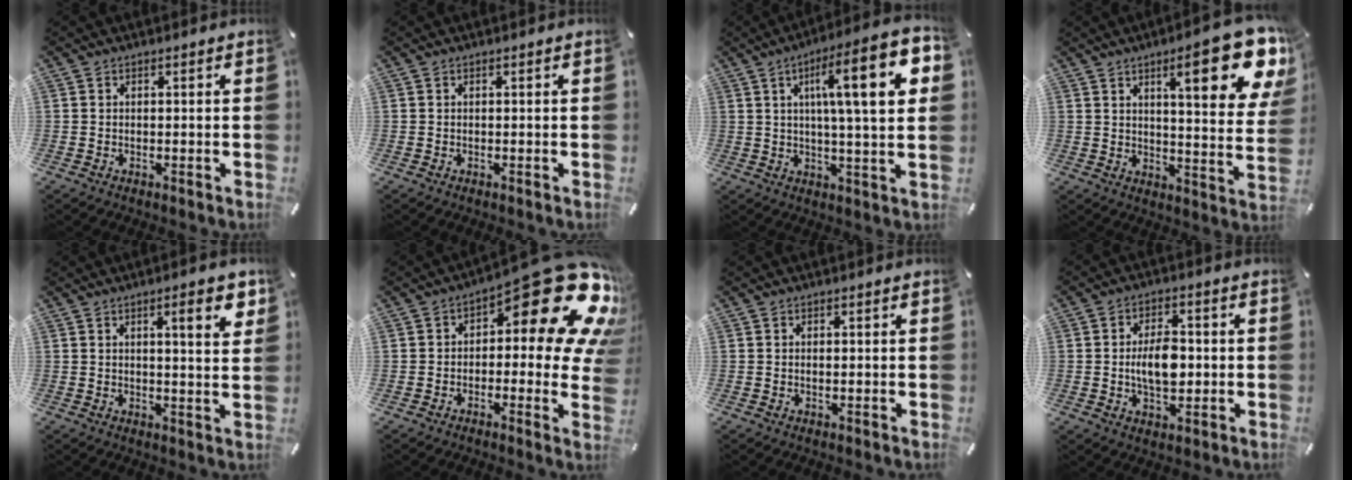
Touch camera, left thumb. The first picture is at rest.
{"total": 0.0}
{"total": 19.1, "force": [6.0, 3.6, 17.8], "torque": [-0.279, -0.016, 0.076]}
{"total": 19.5, "force": [10.0, 5.0, 16.0], "torque": [-0.221, -0.059, 0.146]}
{"total": 7.9, "force": [3.4, 1.5, 6.9], "torque": [-0.099, -0.010, 0.046]}
{"total": 22.2, "force": [10.4, 8.3, 17.8], "torque": [-0.213, -0.079, 0.175]}
{"total": 0.6, "force": [0.1, 0.2, 0.5], "torque": [-0.011, 0.000, 0.001]}
{"total": 8.5, "force": [-0.4, 5.2, 6.8], "torque": [-0.111, 0.002, -0.011]}